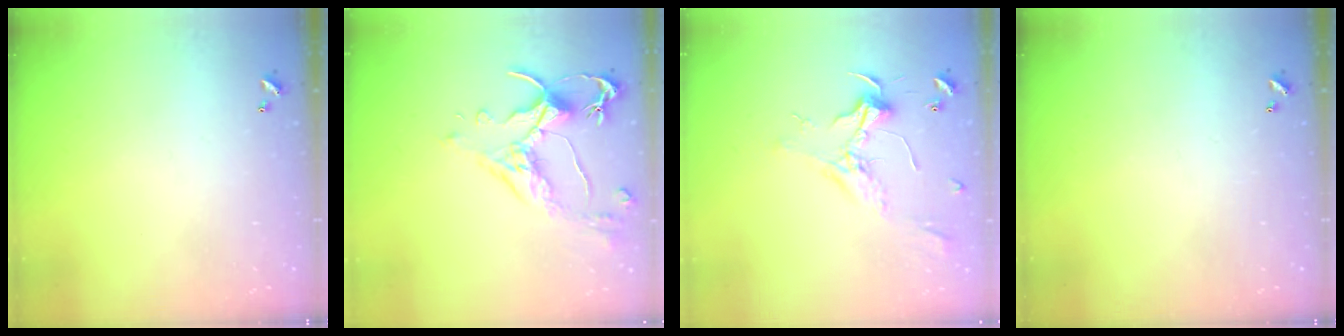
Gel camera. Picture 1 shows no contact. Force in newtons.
{"total": 2.6, "press": 2.2, "slide": 1.3}
{"total": 2.3, "press": 2.2, "slide": 0.7}
{"total": 0.0}